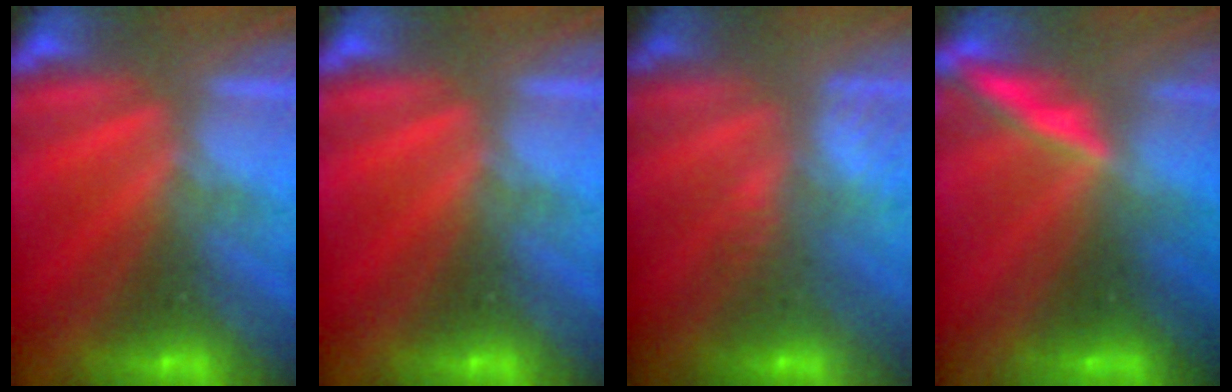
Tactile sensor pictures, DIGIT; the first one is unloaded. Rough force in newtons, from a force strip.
{"total": 0.0}
{"total": 2.6}
{"total": 1.9}